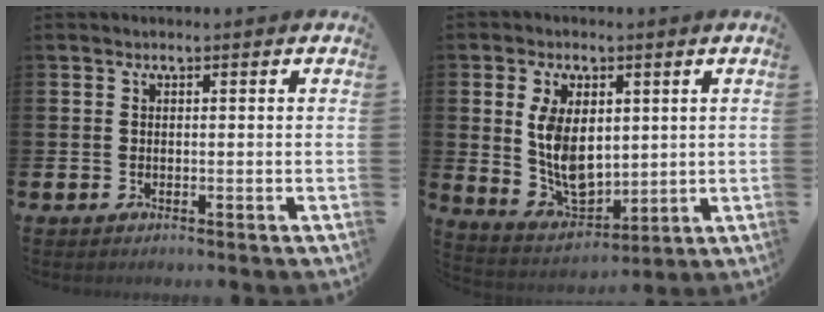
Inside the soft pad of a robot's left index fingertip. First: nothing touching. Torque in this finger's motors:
{"motor_torque": [2.14, 0.00, 0.99, 0.21]}